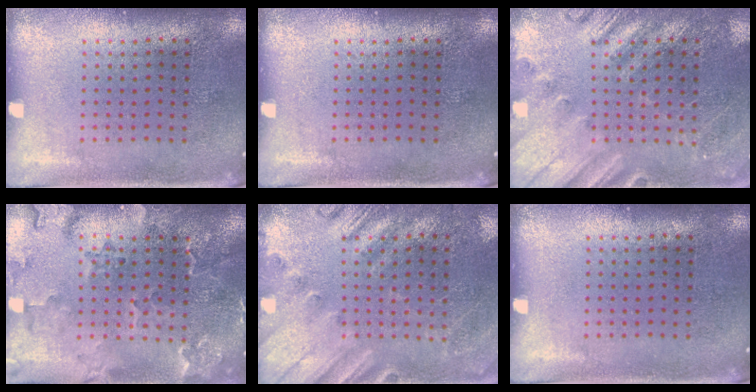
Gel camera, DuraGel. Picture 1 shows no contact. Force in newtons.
{"total": 0.0}
{"total": 2.3, "press": 2.2, "slide": 0.7}
{"total": 2.3, "press": 2.2, "slide": 0.8}
{"total": 2.4, "press": 2.0, "slide": 1.3}
{"total": 0.0}